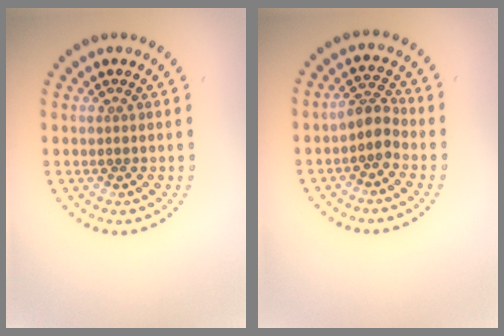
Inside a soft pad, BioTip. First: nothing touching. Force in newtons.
{"total": 2.4, "press": 1.9, "slide": 1.5}